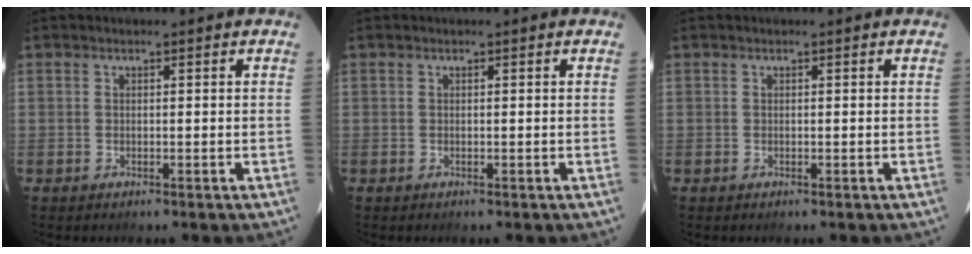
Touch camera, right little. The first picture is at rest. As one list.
[{"total": 0.0}, {"total": 0.0}]